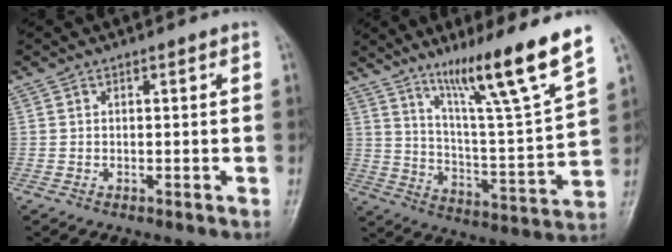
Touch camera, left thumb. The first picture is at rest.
{"total": 18.6, "force": [12.3, 0.2, 13.9], "torque": [-0.202, -0.069, 0.201]}